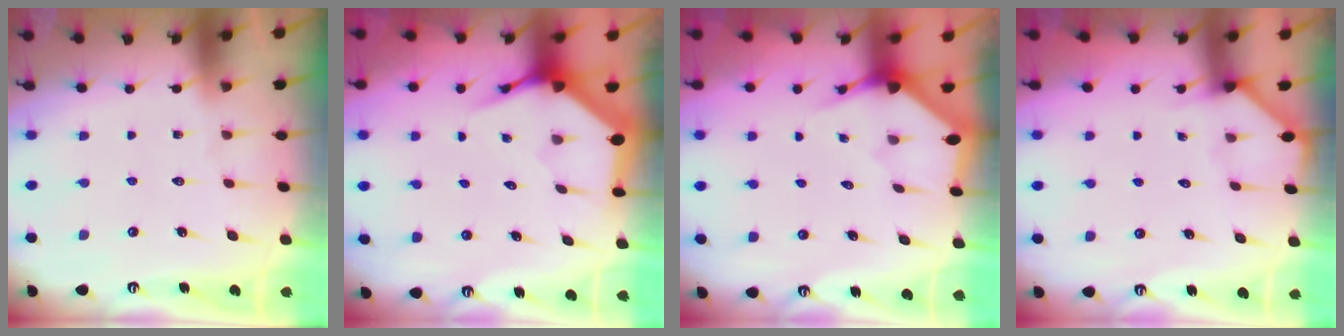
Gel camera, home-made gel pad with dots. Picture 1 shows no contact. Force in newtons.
{"total": 4.7, "press": 4.6, "slide": 0.5}
{"total": 2.9, "press": 2.9, "slide": 0.2}
{"total": 1.4, "press": 1.4, "slide": 0.1}